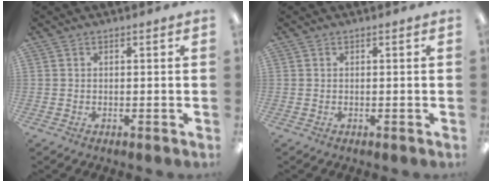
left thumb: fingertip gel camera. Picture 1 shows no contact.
{"total": 0.0}